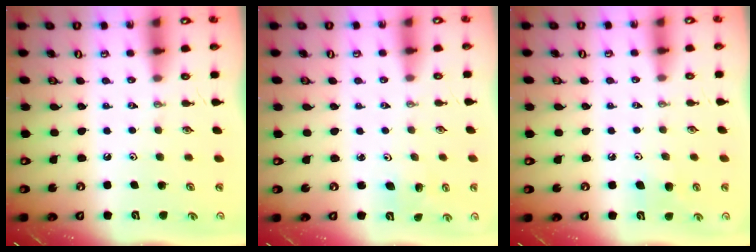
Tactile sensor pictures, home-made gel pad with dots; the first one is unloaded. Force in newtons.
{"total": 2.0, "press": 2.0, "slide": 0.1}
{"total": 6.4, "press": 6.3, "slide": 1.3}